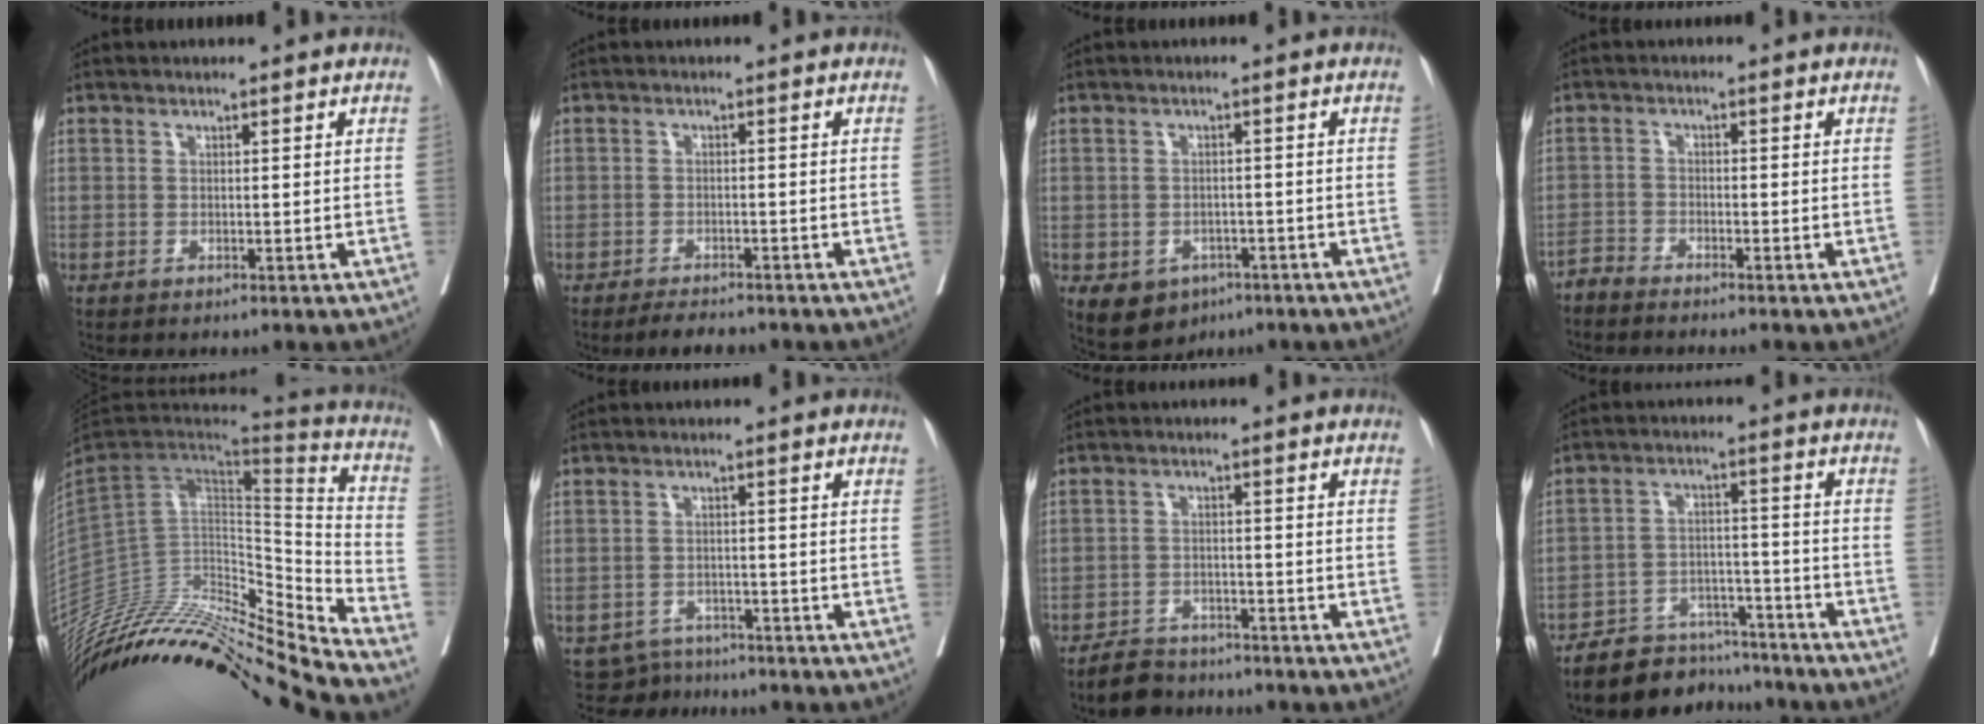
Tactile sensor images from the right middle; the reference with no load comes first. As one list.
[{"total": 3.3, "force": [-2.9, 0.9, 1.1], "torque": [-0.023, -0.005, -0.046]}, {"total": 6.5, "force": [-3.5, 4.9, 2.5], "torque": [-0.045, 0.001, -0.042]}, {"total": 2.6, "force": [-2.6, -0.1, 0.3], "torque": [0.003, -0.005, -0.048]}, {"total": 30.1, "force": [-27.0, 1.8, 13.2], "torque": [-0.197, -0.021, -0.435]}, {"total": 4.2, "force": [-3.8, 1.4, -1.2], "torque": [0.017, 0.008, -0.059]}, {"total": 4.9, "force": [-4.4, 2.0, 0.7], "torque": [-0.018, -0.003, -0.076]}, {"total": 10.9, "force": [-10.0, 4.0, 1.6], "torque": [-0.011, 0.022, -0.158]}]